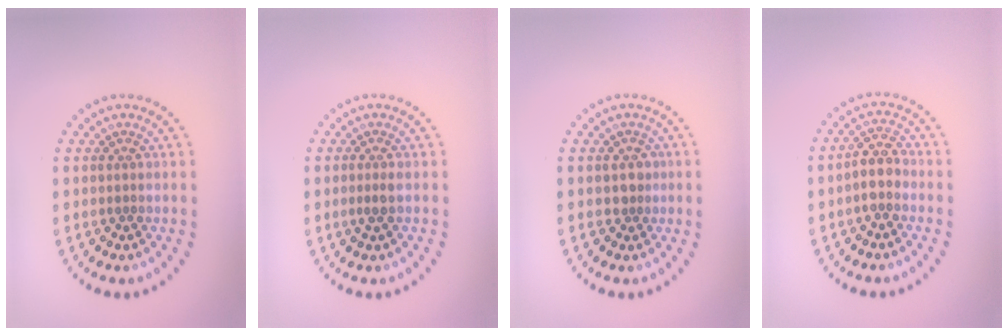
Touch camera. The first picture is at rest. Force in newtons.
{"total": 0.9, "press": 0.8, "slide": 0.4}
{"total": 1.5, "press": 1.2, "slide": 0.8}
{"total": 2.4, "press": 2.1, "slide": 1.1}